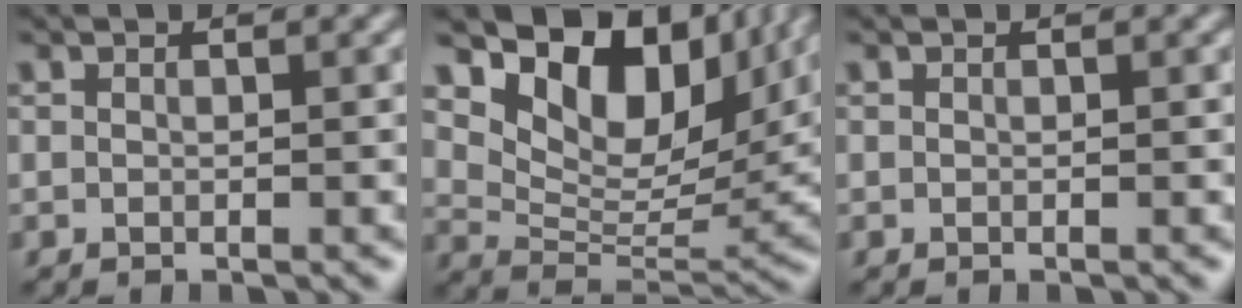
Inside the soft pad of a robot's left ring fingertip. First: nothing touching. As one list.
[{"total": 12.9, "force": [7.6, 6.8, 7.9], "torque": [-0.143, 0.004, 0.141]}, {"total": 0.0}]